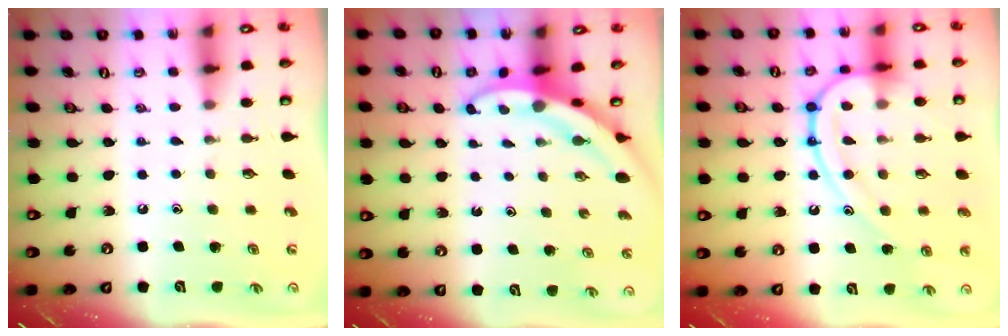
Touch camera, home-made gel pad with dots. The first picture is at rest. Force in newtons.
{"total": 3.1, "press": 3.1, "slide": 0.3}
{"total": 15.7, "press": 15.6, "slide": 1.6}